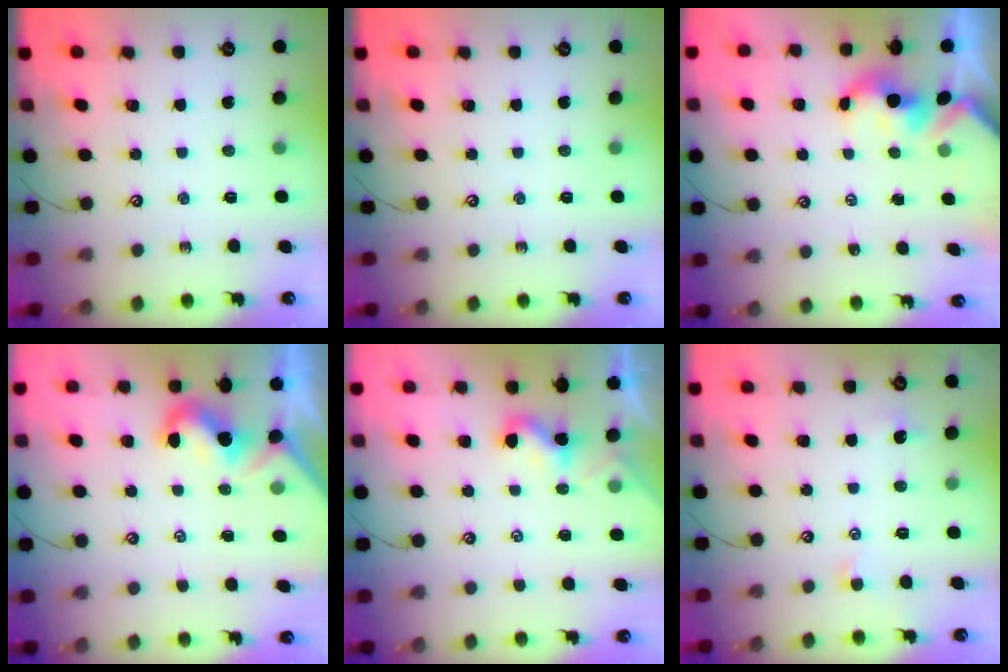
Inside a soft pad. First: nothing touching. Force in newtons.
{"total": 0.0}
{"total": 1.8, "press": 1.7, "slide": 0.4}
{"total": 2.0, "press": 1.9, "slide": 0.6}
{"total": 2.1, "press": 2.1, "slide": 0.2}
{"total": 0.0}